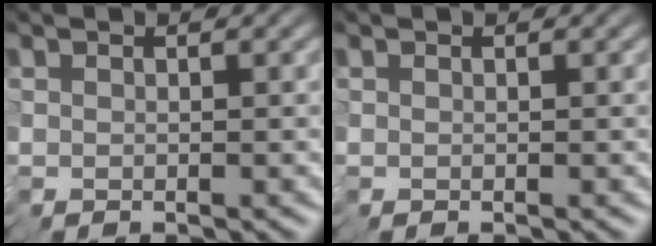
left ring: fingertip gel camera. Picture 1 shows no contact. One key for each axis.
{"total": 0.0}